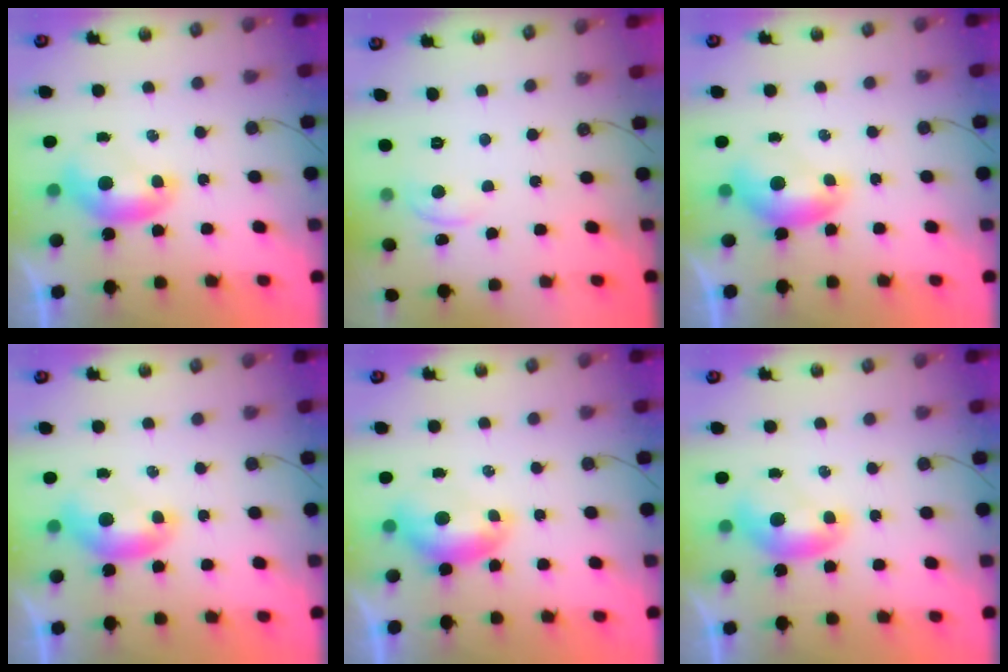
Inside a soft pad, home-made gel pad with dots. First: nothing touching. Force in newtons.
{"total": 0.8, "press": 0.5, "slide": 0.7}
{"total": 0.5, "press": 0.2, "slide": 0.5}
{"total": 0.0}
{"total": 0.5, "press": 0.5, "slide": 0.2}
{"total": 0.0}